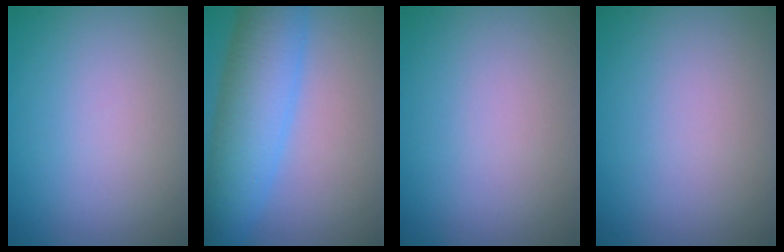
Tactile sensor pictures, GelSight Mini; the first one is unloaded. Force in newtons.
{"total": 7.4, "press": 7.4, "slide": 0.2}
{"total": 0.0}
{"total": 0.0}